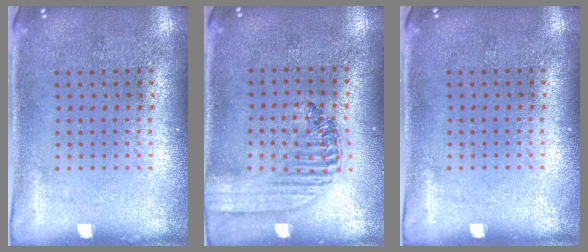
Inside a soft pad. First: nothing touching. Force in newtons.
{"total": 1.5, "press": 1.4, "slide": 0.6}
{"total": 0.0}